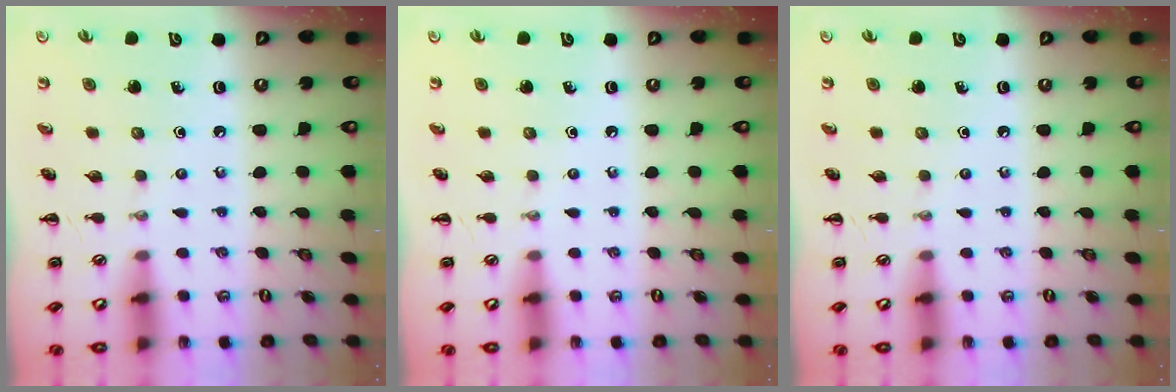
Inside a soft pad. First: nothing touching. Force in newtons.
{"total": 0.0}
{"total": 0.0}